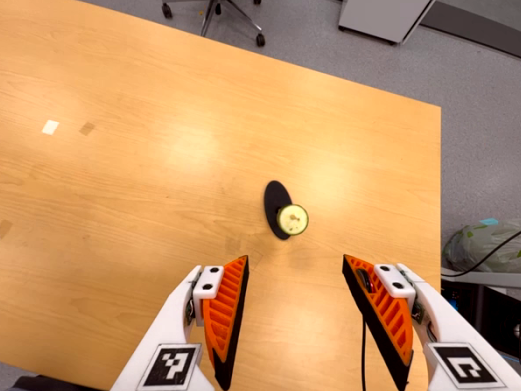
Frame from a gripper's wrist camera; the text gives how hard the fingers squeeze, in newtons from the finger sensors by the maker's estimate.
{"total": 0.0}